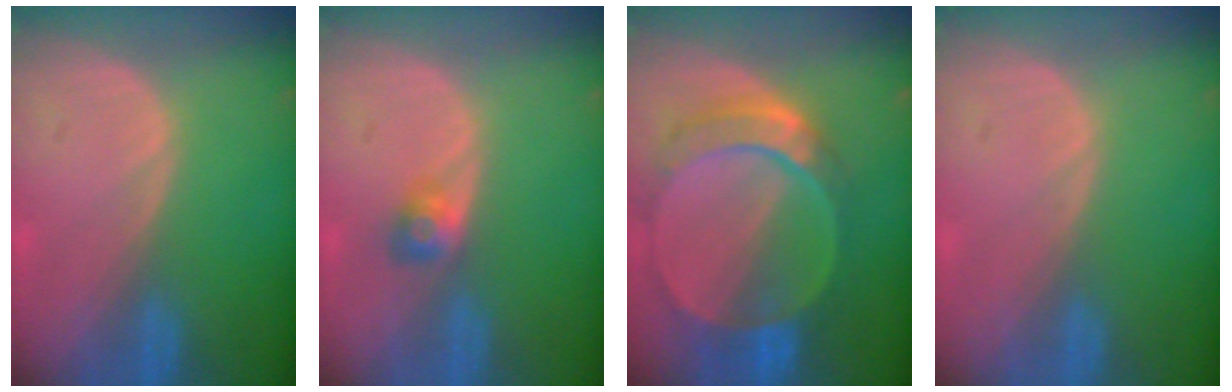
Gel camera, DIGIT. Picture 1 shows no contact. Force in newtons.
{"total": 2.4, "press": 2.2, "slide": 1.0}
{"total": 9.6, "press": 8.3, "slide": 4.7}
{"total": 0.0}